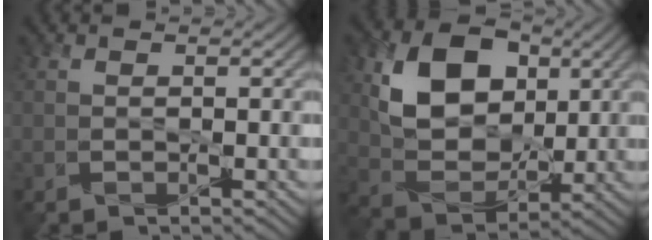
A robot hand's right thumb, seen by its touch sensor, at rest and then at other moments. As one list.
[{"total": 10.7, "force": [3.2, 7.4, 6.9], "torque": [-0.145, -0.005, 0.062]}]